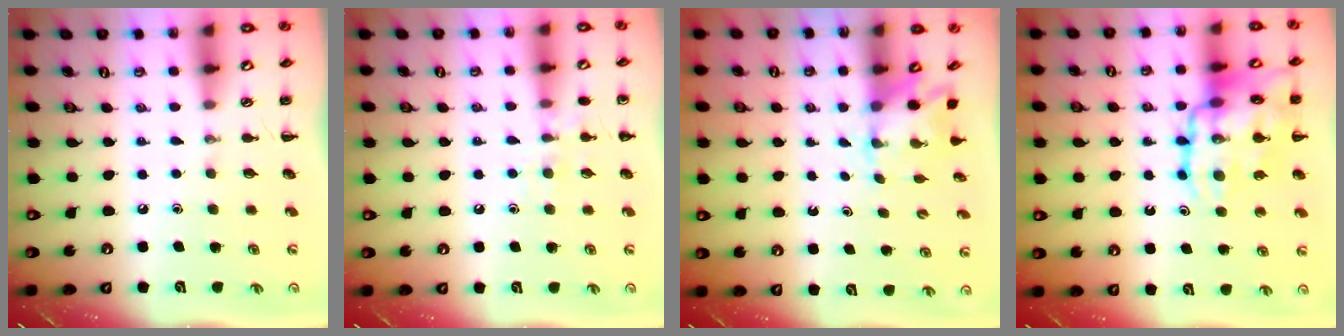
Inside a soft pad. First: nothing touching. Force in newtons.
{"total": 7.1, "press": 7.0, "slide": 1.1}
{"total": 2.6, "press": 2.4, "slide": 1.1}
{"total": 20.7, "press": 20.6, "slide": 2.7}